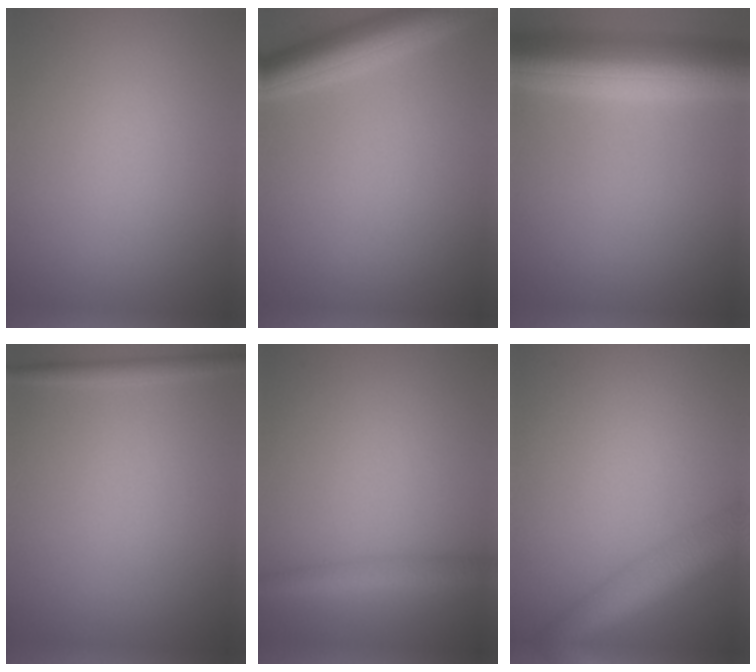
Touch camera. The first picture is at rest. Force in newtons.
{"total": 5.1, "press": 5.1, "slide": 0.3}
{"total": 9.5, "press": 9.5, "slide": 0.3}
{"total": 1.4, "press": 1.4, "slide": 0.1}
{"total": 2.8, "press": 2.8, "slide": 0.1}
{"total": 6.7, "press": 6.7, "slide": 0.4}